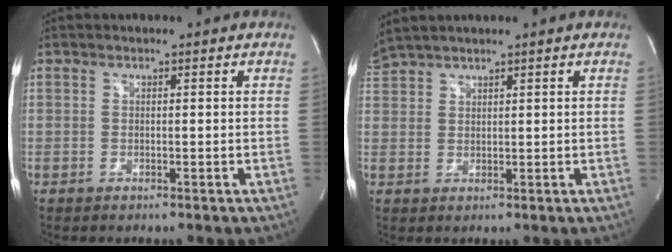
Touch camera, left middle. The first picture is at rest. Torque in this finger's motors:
{"motor_torque": [-0.14, -0.23, -0.06, 0.00]}